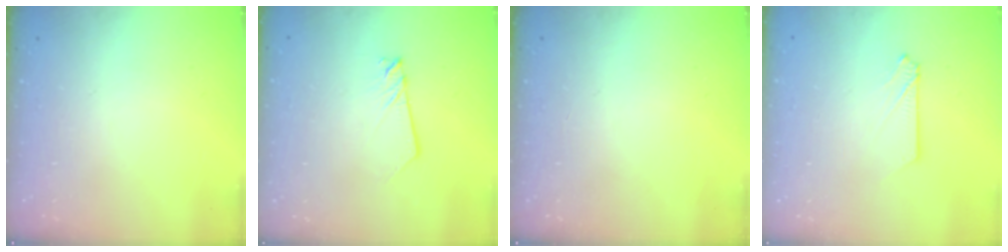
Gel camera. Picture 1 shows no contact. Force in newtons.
{"total": 2.5, "press": 2.5, "slide": 0.1}
{"total": 0.0}
{"total": 2.6, "press": 2.6, "slide": 0.3}